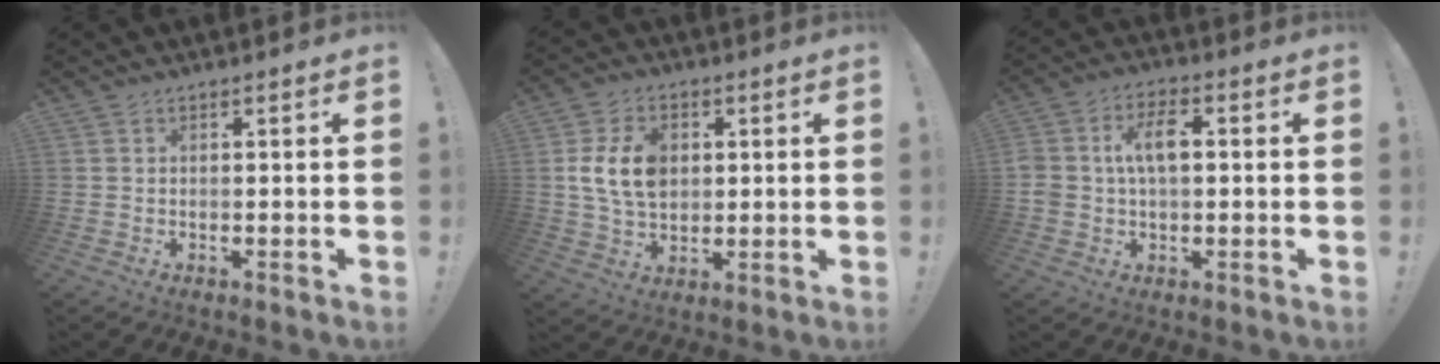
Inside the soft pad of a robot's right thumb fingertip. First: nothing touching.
{"total": 12.6, "force": [2.0, 9.1, 8.5], "torque": [-0.163, 0.004, 0.038]}
{"total": 8.9, "force": [0.8, 5.4, 7.0], "torque": [-0.123, 0.014, 0.015]}